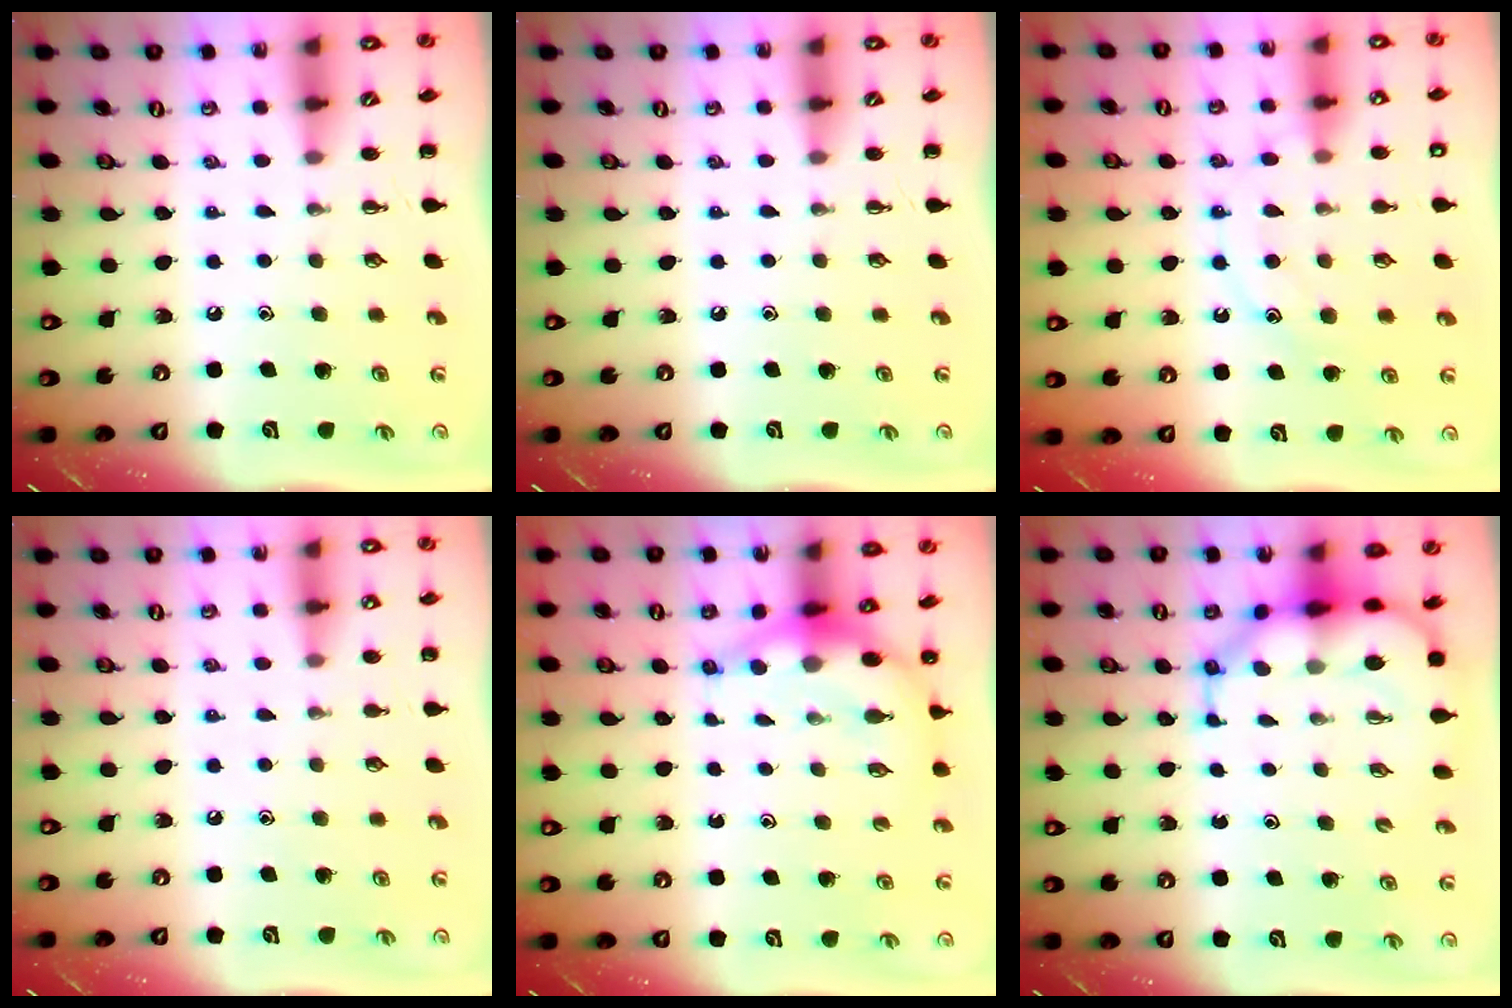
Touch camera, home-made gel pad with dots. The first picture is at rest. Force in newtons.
{"total": 0.0}
{"total": 13.5, "press": 13.4, "slide": 0.8}
{"total": 5.1, "press": 4.8, "slide": 1.6}
{"total": 6.6, "press": 6.4, "slide": 1.6}
{"total": 9.4, "press": 8.9, "slide": 3.0}